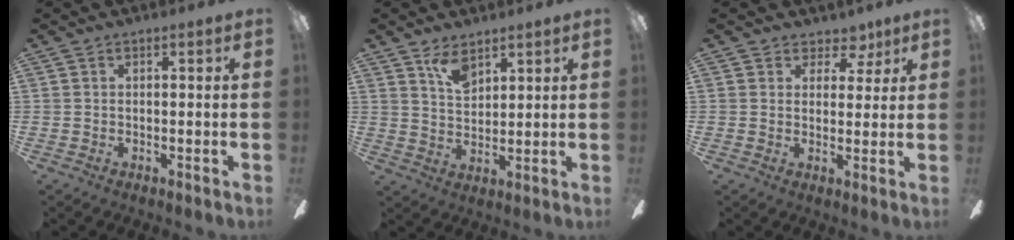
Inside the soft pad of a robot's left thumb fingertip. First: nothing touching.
{"total": 6.7, "force": [4.9, 3.3, 3.0], "torque": [-0.048, -0.019, 0.088]}
{"total": 5.2, "force": [3.4, 3.9, 1.1], "torque": [-0.006, -0.017, 0.057]}